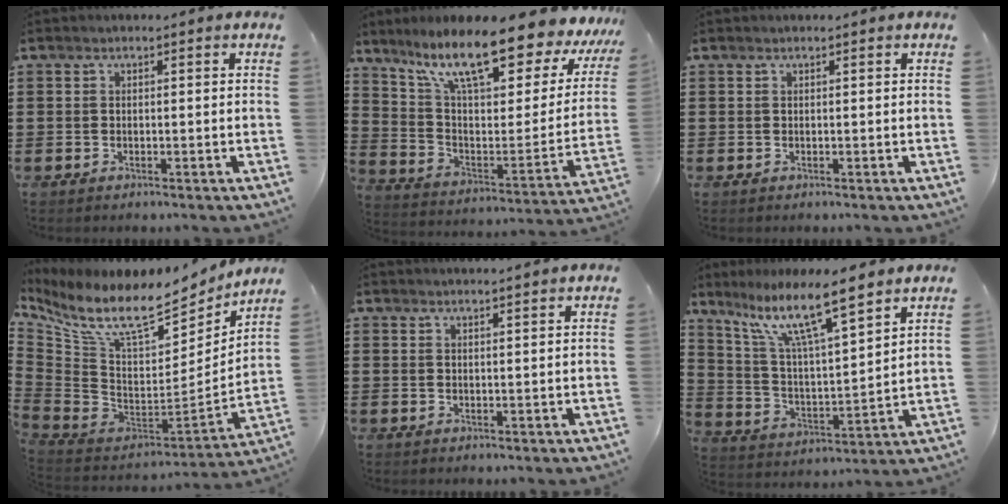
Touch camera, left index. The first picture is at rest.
{"total": 14.0, "force": [10.6, 2.5, 8.8], "torque": [-0.179, -0.075, 0.171]}
{"total": 0.0}
{"total": 11.4, "force": [7.9, 3.5, 7.5], "torque": [-0.171, -0.063, 0.136]}
{"total": 1.5, "force": [1.4, -0.3, 0.2], "torque": [-0.006, -0.001, 0.028]}
{"total": 11.9, "force": [8.8, 1.8, 7.9], "torque": [-0.169, -0.037, 0.149]}